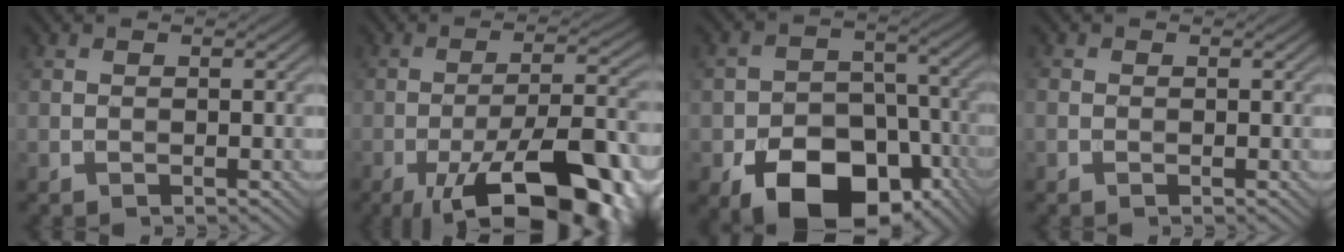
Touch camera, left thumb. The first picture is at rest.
{"total": 18.0, "force": [-8.9, 6.1, 14.4], "torque": [-0.207, 0.002, -0.135]}
{"total": 15.1, "force": [-7.7, 9.5, 8.8], "torque": [-0.149, -0.036, -0.122]}
{"total": 0.6, "force": [-0.4, 0.4, 0.2], "torque": [-0.010, -0.003, -0.010]}